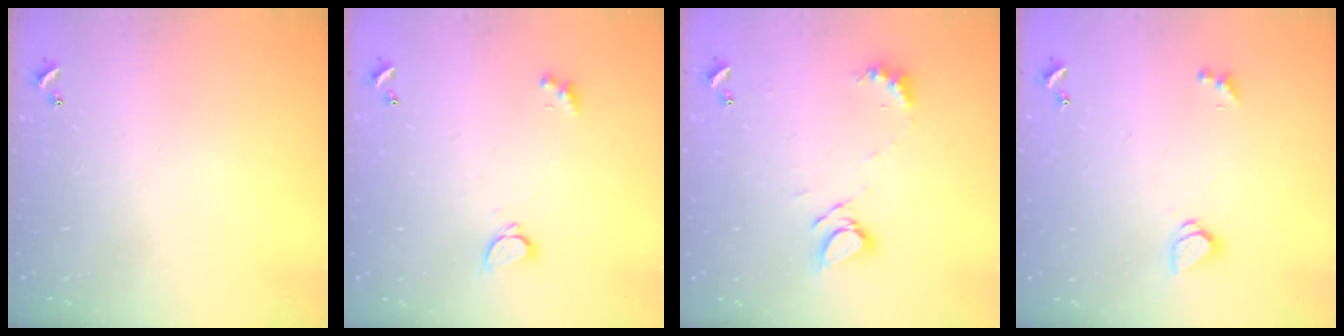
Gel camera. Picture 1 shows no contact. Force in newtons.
{"total": 2.1, "press": 1.8, "slide": 1.0}
{"total": 7.0, "press": 7.0, "slide": 0.8}
{"total": 1.5, "press": 1.4, "slide": 0.5}